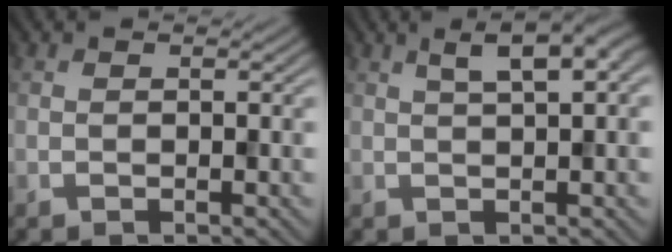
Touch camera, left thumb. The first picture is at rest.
{"total": 4.7, "force": [2.1, 0.8, 4.2], "torque": [-0.068, 0.016, 0.036]}